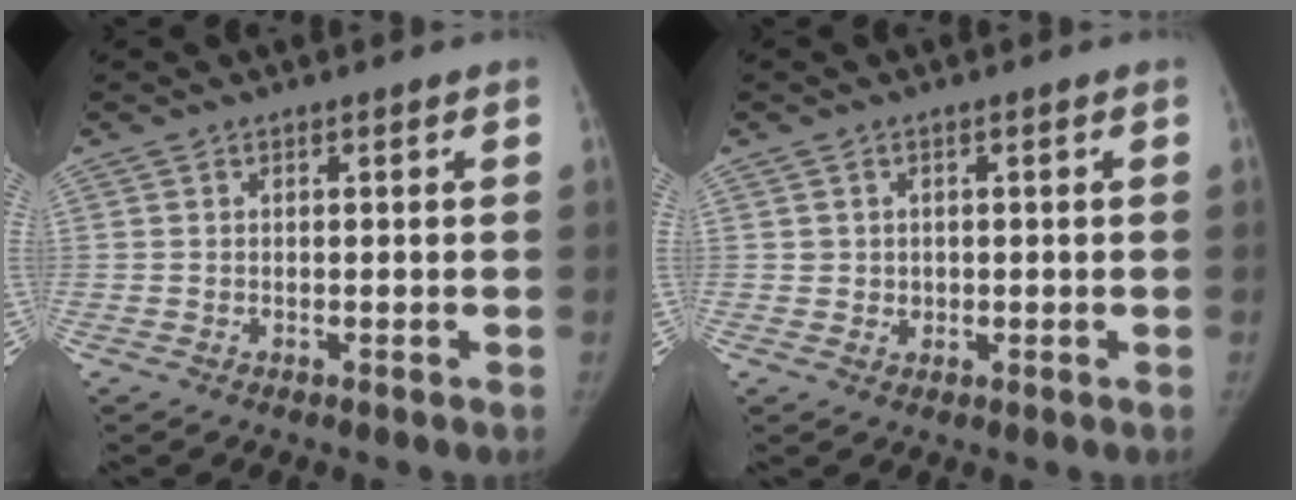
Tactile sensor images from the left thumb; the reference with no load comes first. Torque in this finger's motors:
{"motor_torque": [-0.12, 0.13, 0.11, 0.19, -0.03]}